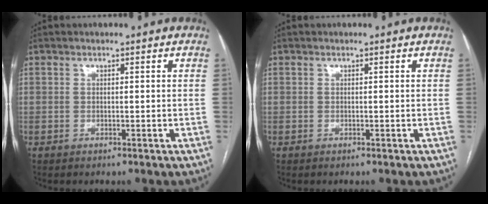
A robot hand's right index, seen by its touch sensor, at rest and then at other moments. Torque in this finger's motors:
{"motor_torque": [0.00, 0.00, 0.00, 0.00]}